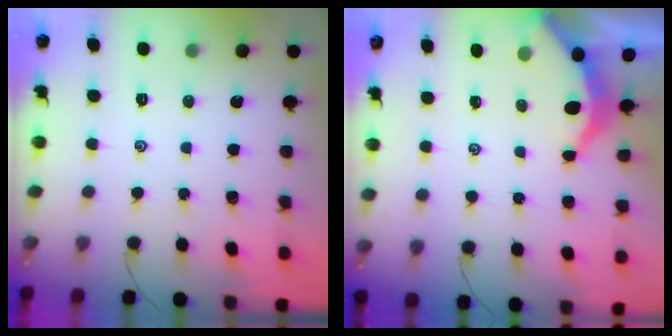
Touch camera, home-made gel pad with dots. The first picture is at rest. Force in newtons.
{"total": 3.7, "press": 3.7, "slide": 0.5}